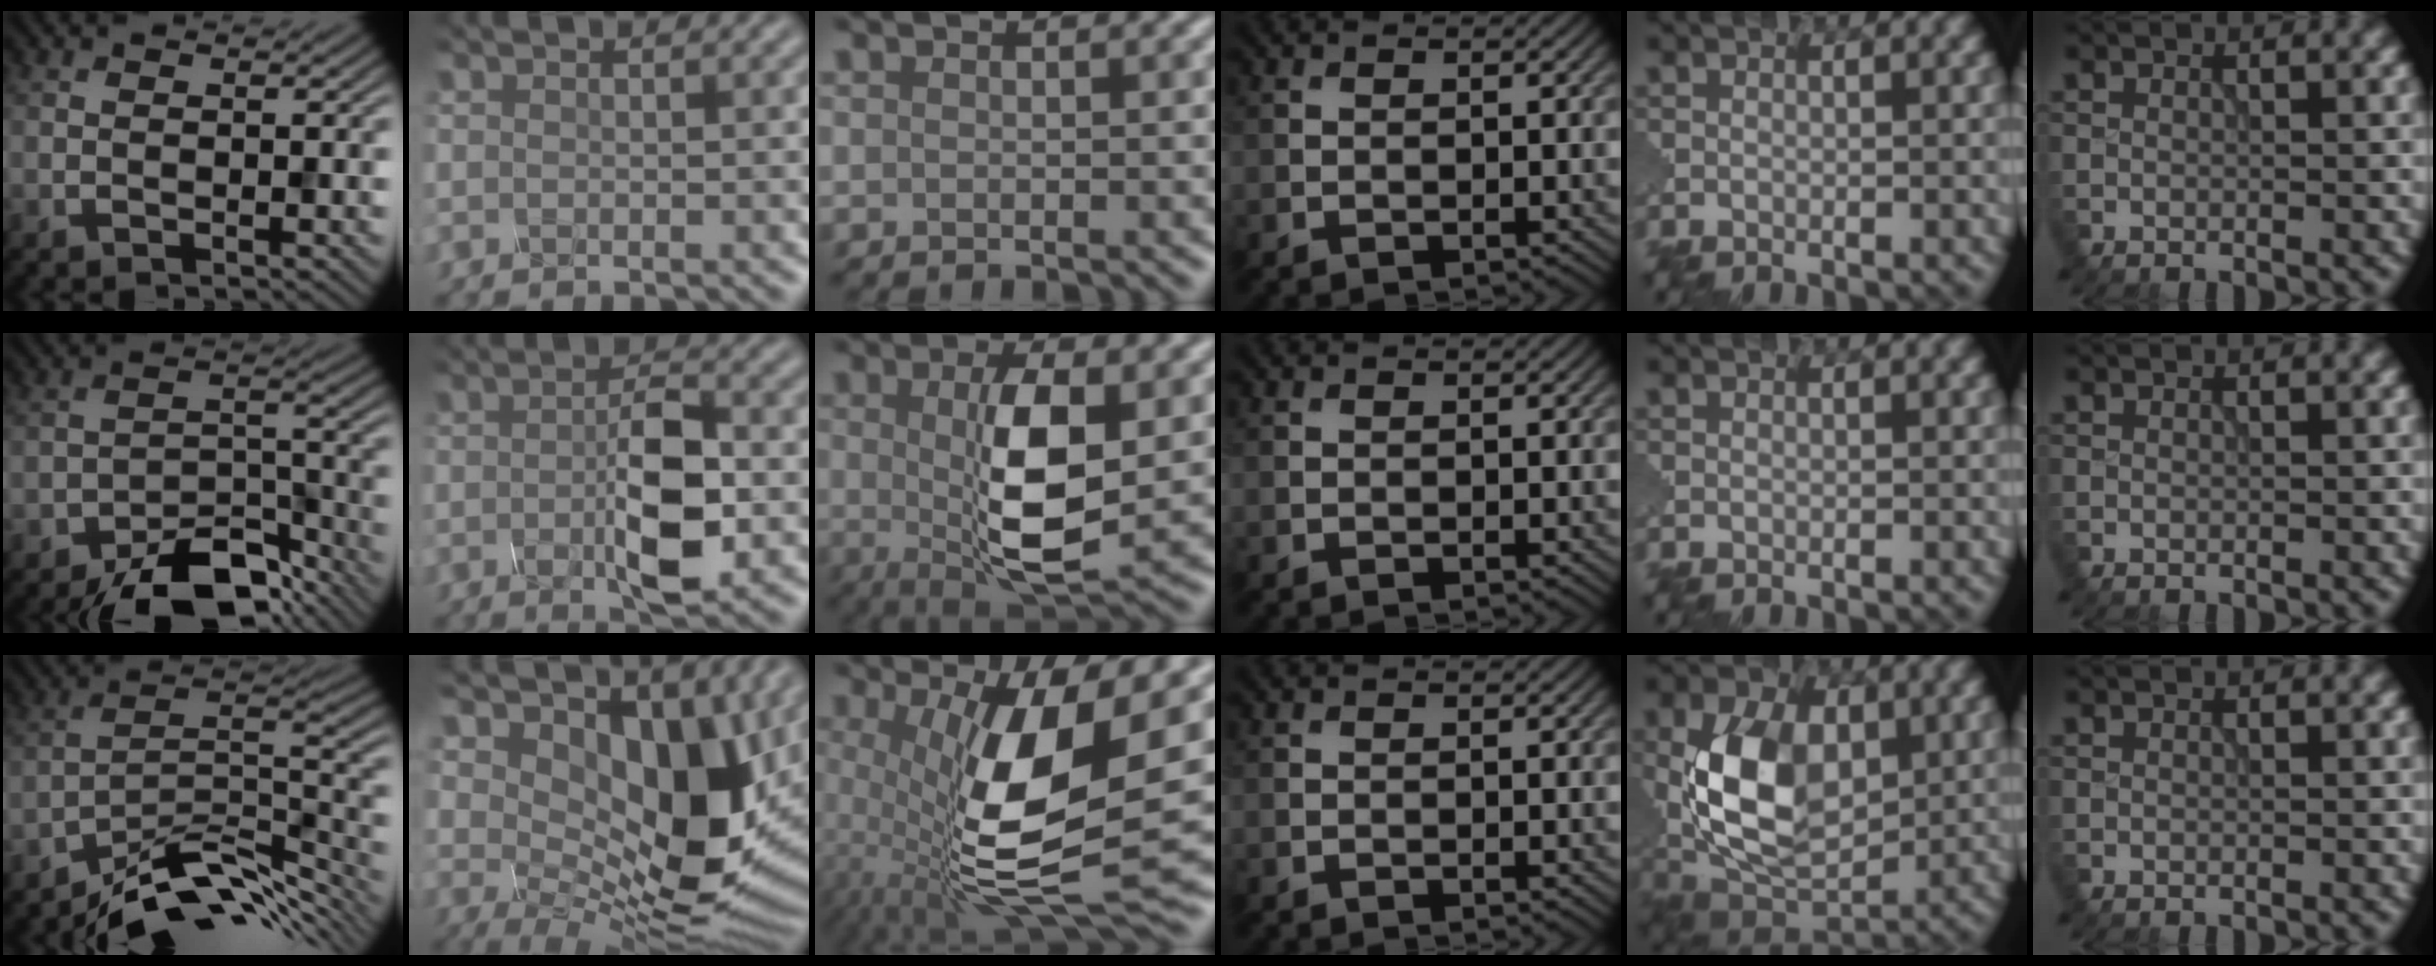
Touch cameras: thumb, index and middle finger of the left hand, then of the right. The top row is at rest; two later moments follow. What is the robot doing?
{"motion": "press", "object": "mechanical pencil"}